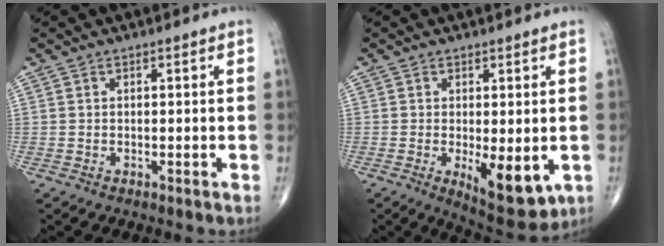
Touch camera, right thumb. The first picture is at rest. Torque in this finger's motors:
{"motor_torque": [1.54, 1.51, 0.13, -0.18, 0.31]}